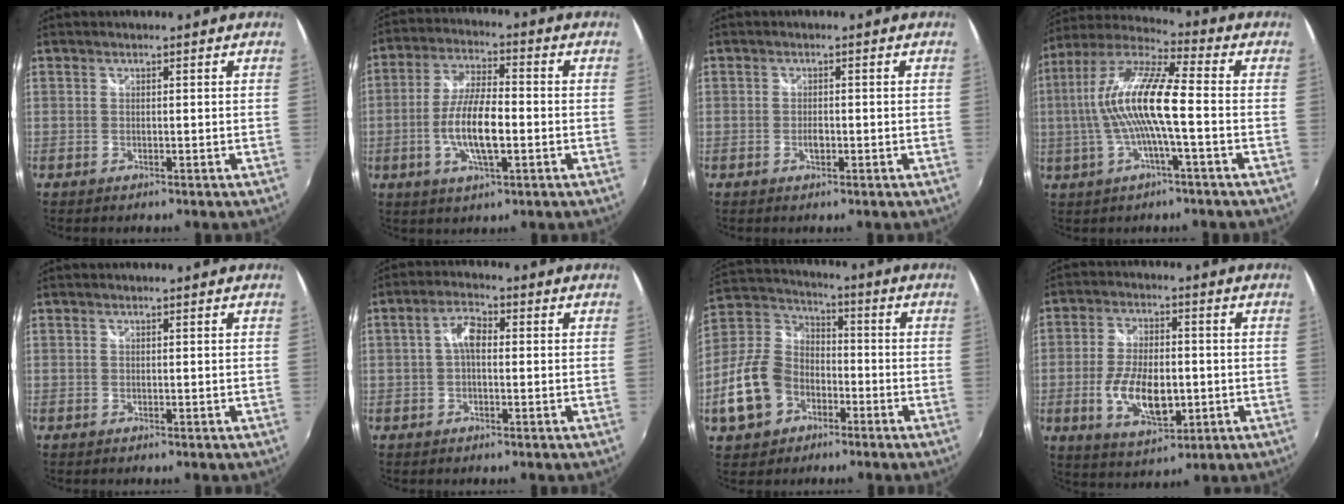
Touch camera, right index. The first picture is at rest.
{"total": 10.6, "force": [-2.5, 3.3, 9.8], "torque": [-0.197, -0.001, -0.047]}
{"total": 1.6, "force": [-0.5, 0.9, 1.2], "torque": [-0.022, 0.000, -0.011]}
{"total": 15.1, "force": [-1.4, 2.0, 14.9], "torque": [-0.282, 0.008, -0.031]}
{"total": 0.0}
{"total": 4.1, "force": [0.0, 2.1, 3.6], "torque": [-0.068, 0.014, -0.001]}
{"total": 14.8, "force": [-6.0, 11.0, 8.0], "torque": [-0.200, 0.023, -0.101]}
{"total": 11.7, "force": [-2.5, 5.7, 9.9], "torque": [-0.196, -0.009, -0.037]}